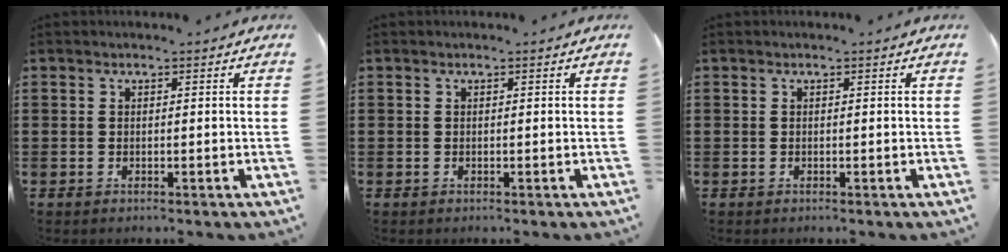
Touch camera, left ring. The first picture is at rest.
{"total": 0.0}
{"total": 0.0}